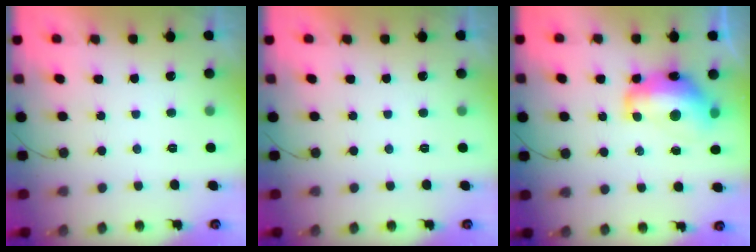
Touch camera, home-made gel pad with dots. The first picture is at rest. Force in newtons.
{"total": 0.0}
{"total": 13.4, "press": 13.3, "slide": 1.4}